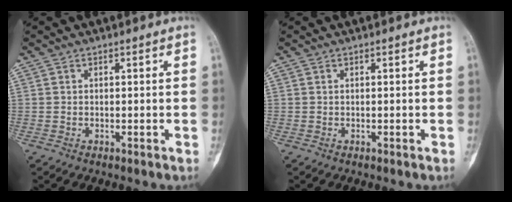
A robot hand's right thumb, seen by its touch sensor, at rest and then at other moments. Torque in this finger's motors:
{"motor_torque": [-0.05, -0.15, 0.04, -0.40, -0.03]}